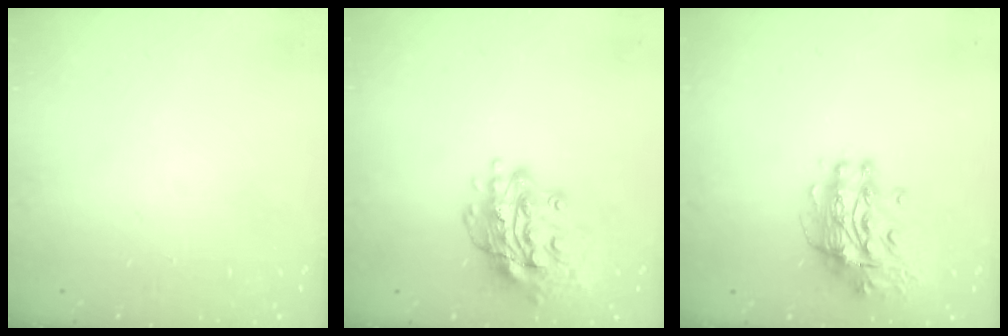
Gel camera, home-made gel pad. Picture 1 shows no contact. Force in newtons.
{"total": 15.9, "press": 15.8, "slide": 1.3}
{"total": 12.3, "press": 12.2, "slide": 1.1}